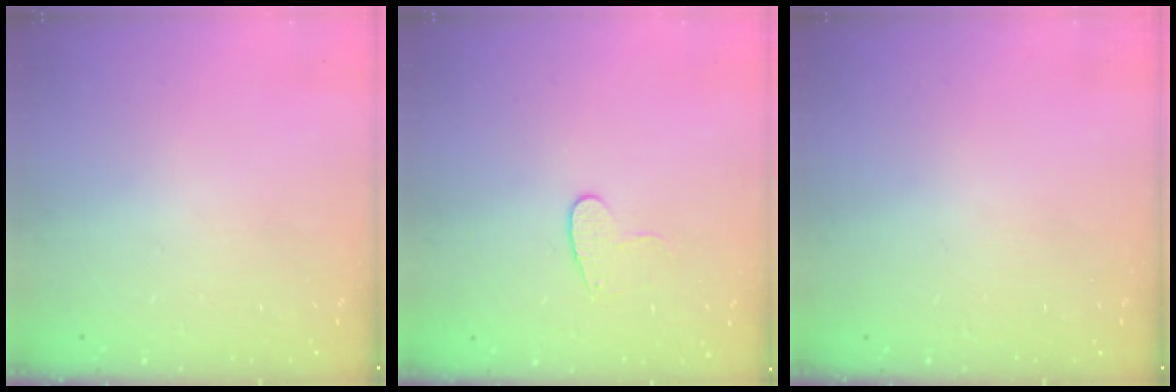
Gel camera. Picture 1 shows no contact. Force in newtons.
{"total": 7.7, "press": 7.6, "slide": 0.5}
{"total": 0.0}